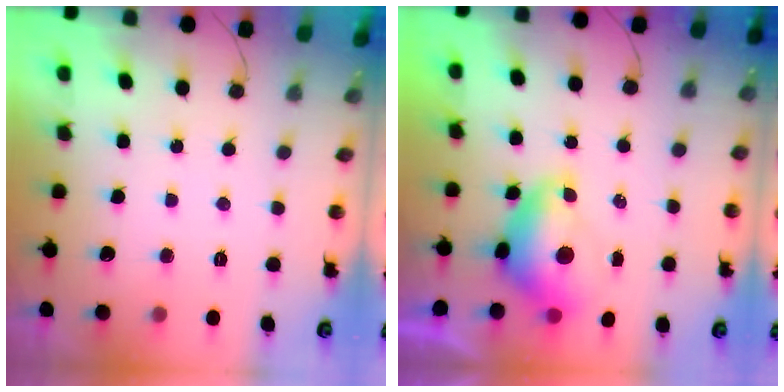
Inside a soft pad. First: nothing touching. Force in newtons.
{"total": 7.6, "press": 7.5, "slide": 0.8}